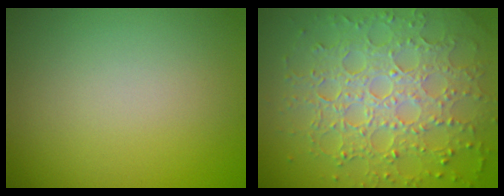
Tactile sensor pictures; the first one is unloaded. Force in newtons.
{"total": 7.8, "press": 5.7, "slide": 5.2}